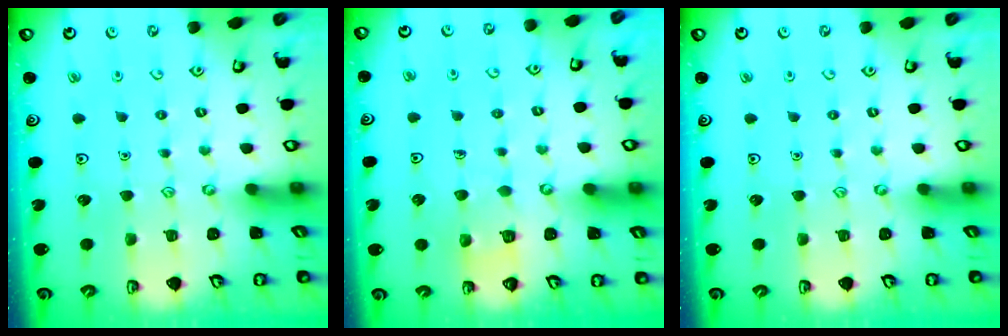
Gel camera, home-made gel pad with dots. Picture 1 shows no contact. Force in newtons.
{"total": 4.7, "press": 4.7, "slide": 0.4}
{"total": 0.0}